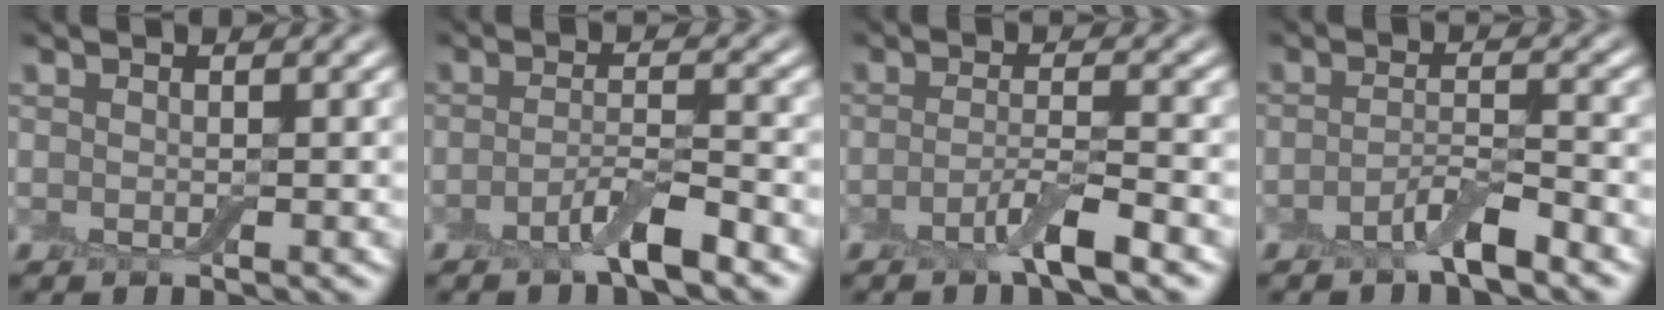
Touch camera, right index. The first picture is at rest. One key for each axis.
{"total": 3.4, "fx": -2.2, "fy": 0.6, "fz": 2.5, "tx": -0.045, "ty": 0.005, "tz": -0.048}
{"total": 3.2, "fx": -1.8, "fy": 0.4, "fz": 2.6, "tx": -0.046, "ty": 0.004, "tz": -0.045}
{"total": 3.0, "fx": -2.0, "fy": 0.6, "fz": 2.2, "tx": -0.039, "ty": 0.006, "tz": -0.044}